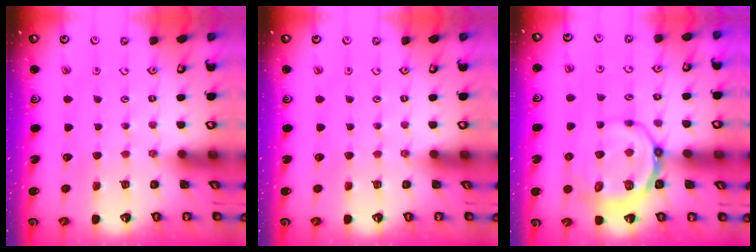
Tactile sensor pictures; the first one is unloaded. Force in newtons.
{"total": 0.0}
{"total": 11.0, "press": 10.7, "slide": 2.6}